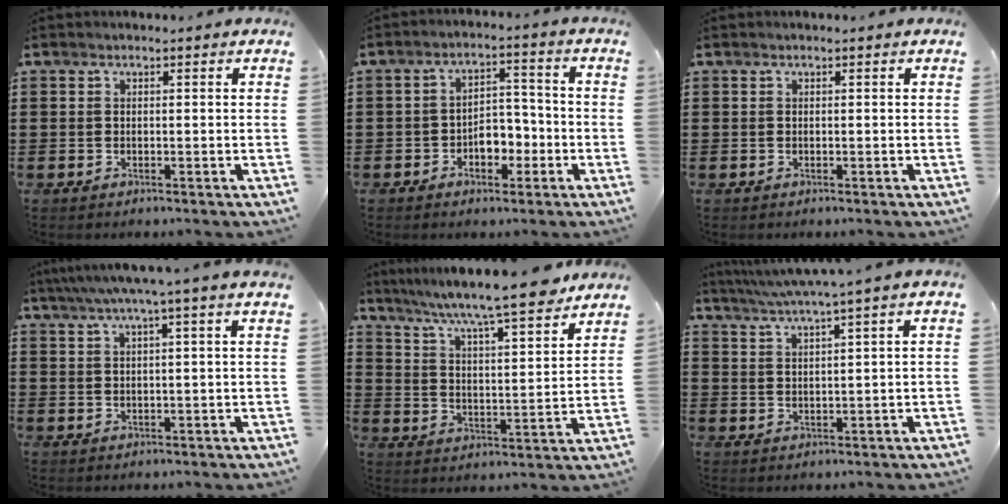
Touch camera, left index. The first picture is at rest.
{"total": 4.8, "force": [-2.2, 3.1, 2.8], "torque": [-0.048, 0.005, -0.046]}
{"total": 0.0}
{"total": 3.9, "force": [2.5, -0.9, 2.9], "torque": [-0.060, -0.003, 0.041]}
{"total": 7.9, "force": [7.1, -0.2, 3.5], "torque": [-0.097, -0.047, 0.115]}
{"total": 3.2, "force": [2.3, -0.8, 2.1], "torque": [-0.045, -0.011, 0.036]}